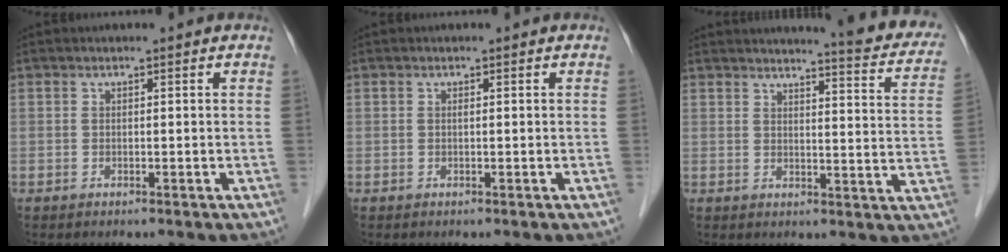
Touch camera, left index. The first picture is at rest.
{"total": 0.0}
{"total": 13.6, "force": [12.4, 1.1, 5.5], "torque": [-0.056, -0.049, 0.122]}